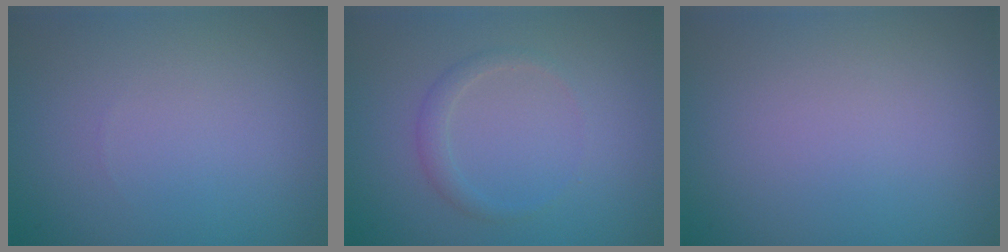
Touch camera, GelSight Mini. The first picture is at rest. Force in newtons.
{"total": 1.4, "press": 1.4, "slide": 0.1}
{"total": 0.0}